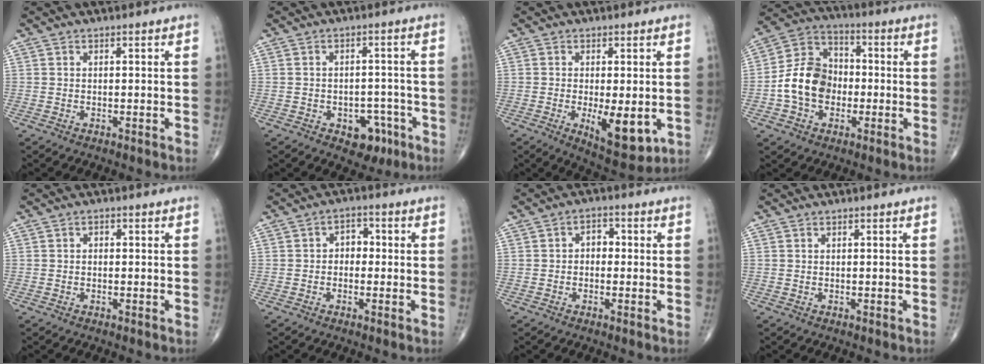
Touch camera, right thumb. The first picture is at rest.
{"total": 6.5, "force": [-3.3, 4.3, 3.6], "torque": [-0.014, 0.023, -0.039]}
{"total": 9.1, "force": [-2.0, 3.5, 8.2], "torque": [-0.113, -0.024, -0.022]}
{"total": 12.5, "force": [-2.1, 9.7, 7.6], "torque": [-0.120, 0.037, -0.048]}
{"total": 0.9, "force": [0.0, 0.7, 0.5], "torque": [-0.001, 0.004, -0.004]}
{"total": 3.4, "force": [-0.2, 2.6, 2.2], "torque": [-0.011, 0.015, -0.014]}
{"total": 3.0, "force": [-0.1, 2.3, 2.0], "torque": [-0.013, 0.014, -0.012]}
{"total": 0.0}